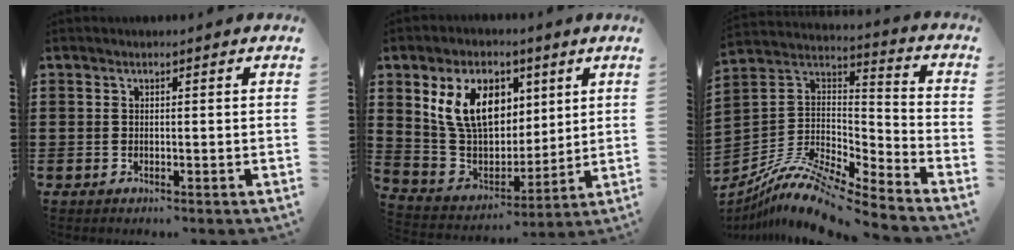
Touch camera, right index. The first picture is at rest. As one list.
[{"total": 12.1, "force": [5.1, 8.1, 7.4], "torque": [-0.171, 0.014, 0.098]}, {"total": 10.5, "force": [-8.8, 2.1, 5.3], "torque": [-0.113, 0.011, -0.178]}]